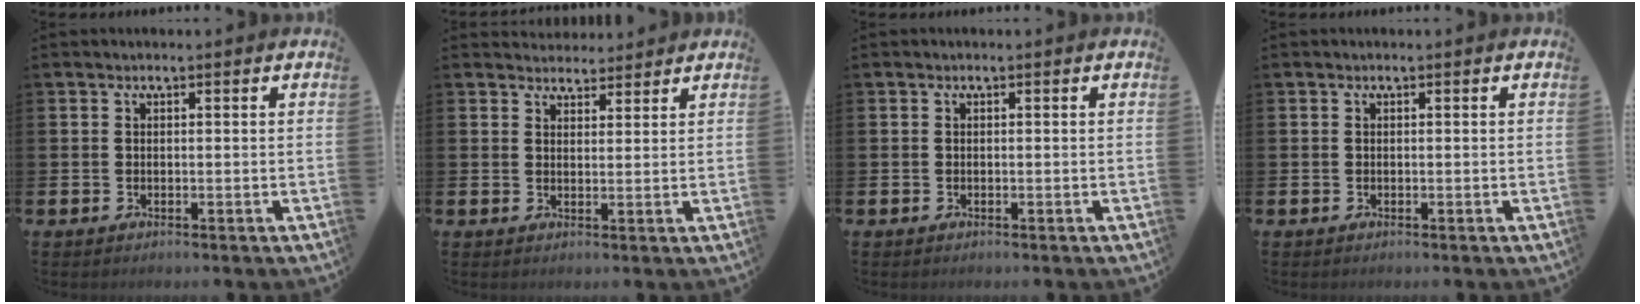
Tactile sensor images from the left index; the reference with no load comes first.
{"total": 3.2, "force": [3.0, 0.9, -0.4], "torque": [0.005, -0.015, 0.056]}
{"total": 0.0}
{"total": 0.0}